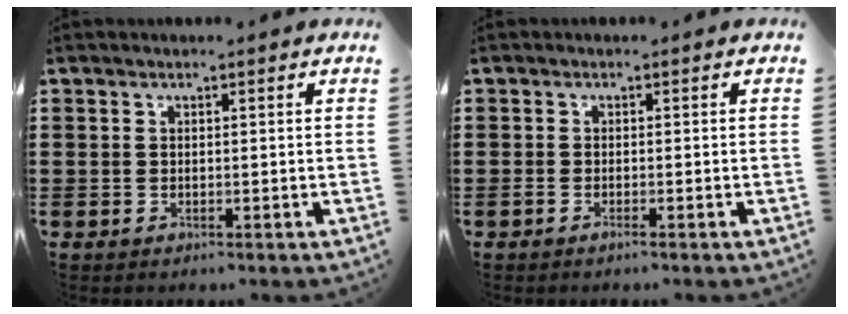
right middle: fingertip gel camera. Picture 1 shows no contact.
{"total": 0.8, "force": [-0.5, 0.0, 0.5], "torque": [-0.010, -0.004, -0.009]}